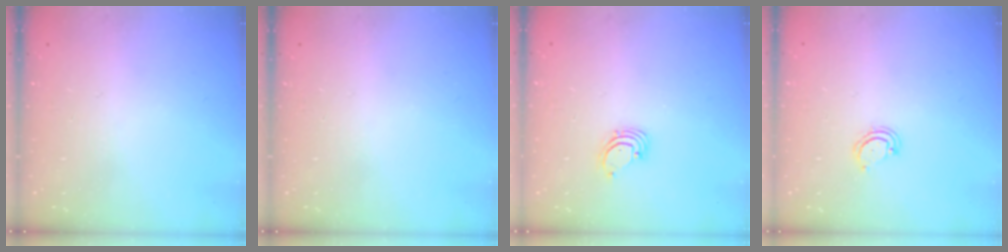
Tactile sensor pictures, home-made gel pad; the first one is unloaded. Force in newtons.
{"total": 0.0}
{"total": 1.5, "press": 1.5, "slide": 0.1}
{"total": 3.9, "press": 3.9, "slide": 0.4}